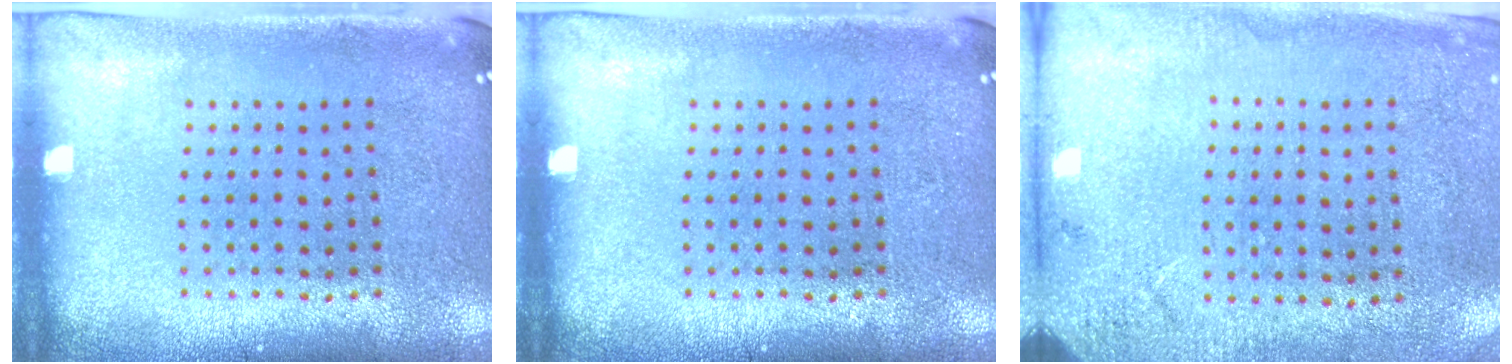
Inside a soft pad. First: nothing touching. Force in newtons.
{"total": 0.0}
{"total": 2.6, "press": 2.3, "slide": 1.2}